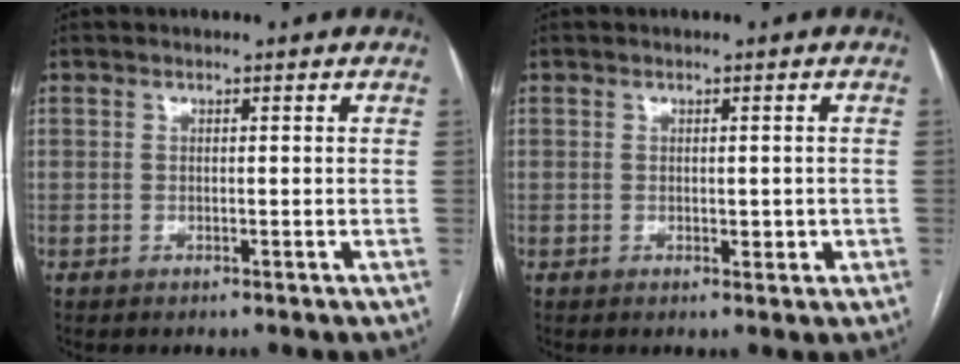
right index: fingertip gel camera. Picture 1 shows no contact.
{"total": 1.8, "force": [-0.2, 1.0, 1.5], "torque": [-0.021, 0.002, 0.002]}